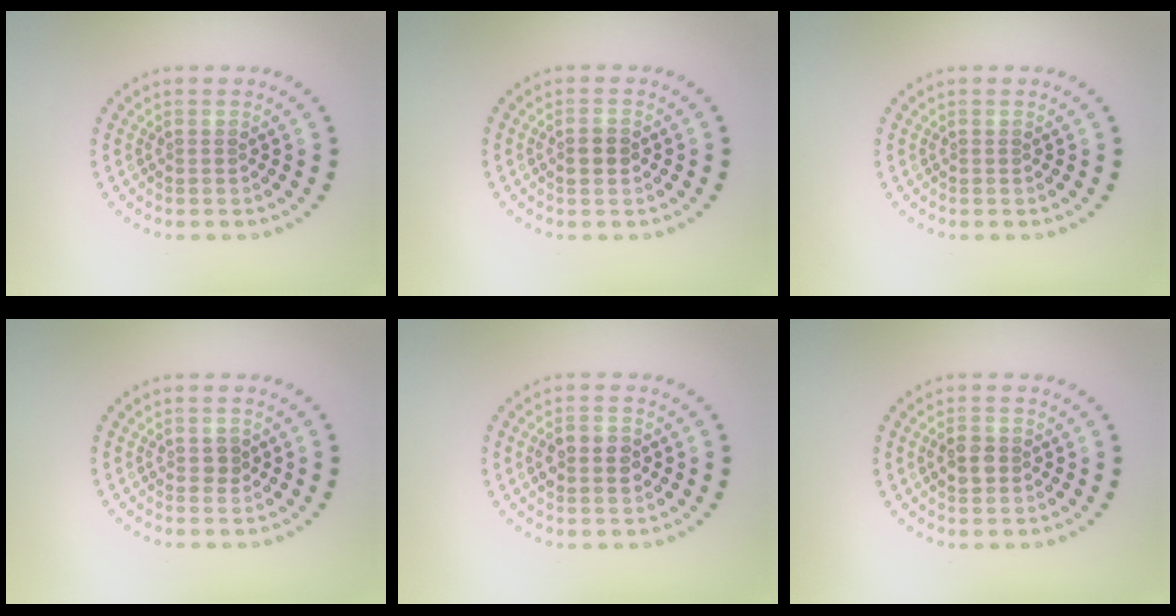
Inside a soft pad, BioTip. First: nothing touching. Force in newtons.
{"total": 1.2, "press": 1.2, "slide": 0.1}
{"total": 0.0}
{"total": 1.0, "press": 0.9, "slide": 0.1}
{"total": 3.0, "press": 3.0, "slide": 0.0}
{"total": 1.8, "press": 1.7, "slide": 0.2}